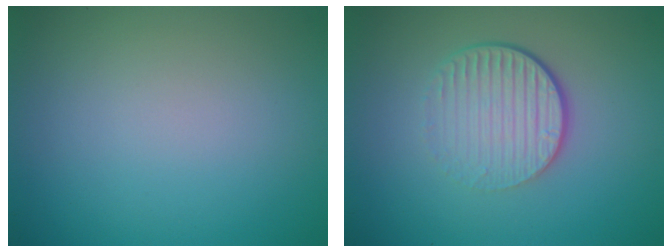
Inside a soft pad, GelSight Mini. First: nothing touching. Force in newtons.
{"total": 4.7, "press": 2.8, "slide": 3.7}